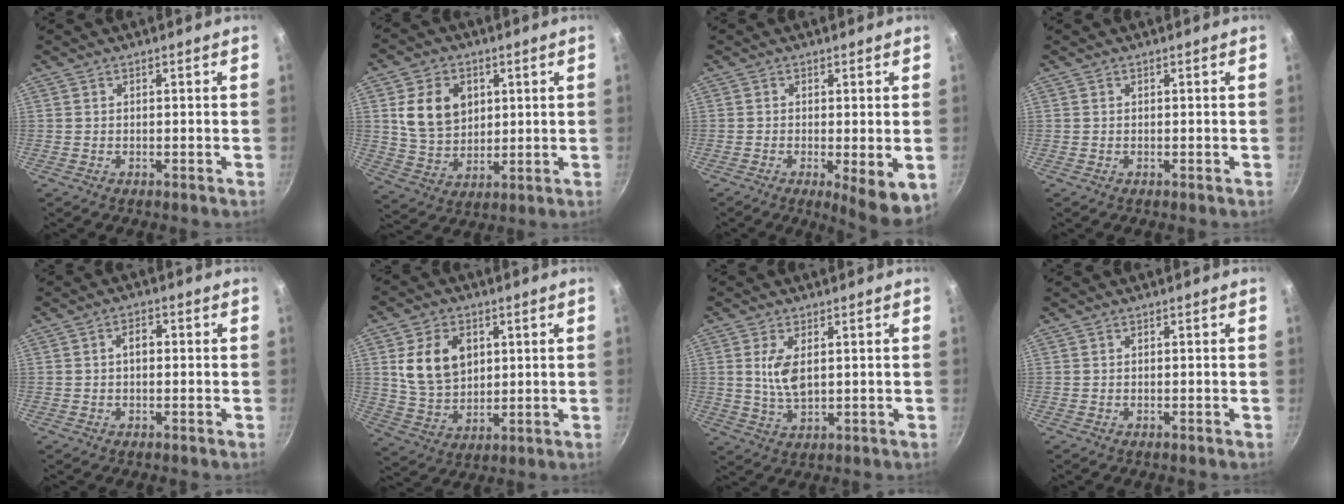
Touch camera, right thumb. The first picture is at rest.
{"total": 11.6, "force": [3.2, 8.9, 6.7], "torque": [-0.089, -0.013, 0.067]}
{"total": 7.4, "force": [-2.0, 1.9, 6.9], "torque": [-0.102, -0.021, -0.029]}
{"total": 0.0}
{"total": 2.7, "force": [0.1, 1.7, 2.1], "torque": [-0.026, 0.013, -0.001]}
{"total": 12.1, "force": [3.4, 8.7, 7.8], "torque": [-0.115, -0.013, 0.071]}
{"total": 6.0, "force": [1.2, 2.9, 5.1], "torque": [-0.101, -0.010, 0.030]}
{"total": 0.0}